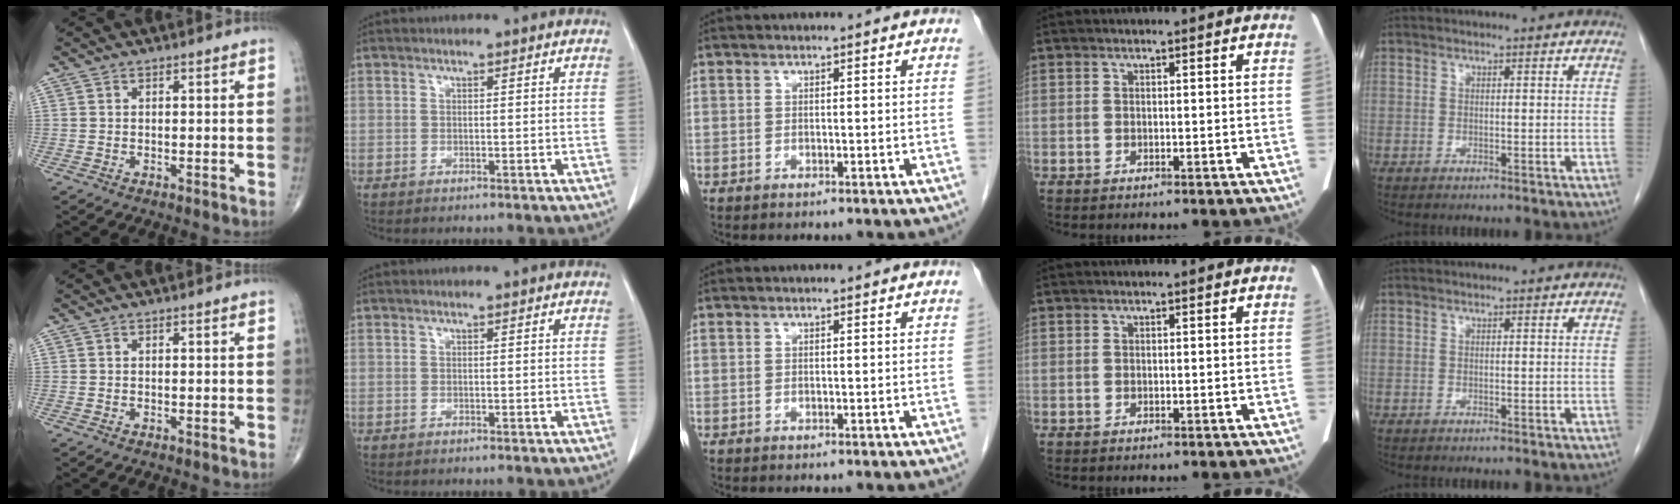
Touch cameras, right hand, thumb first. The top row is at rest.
{}